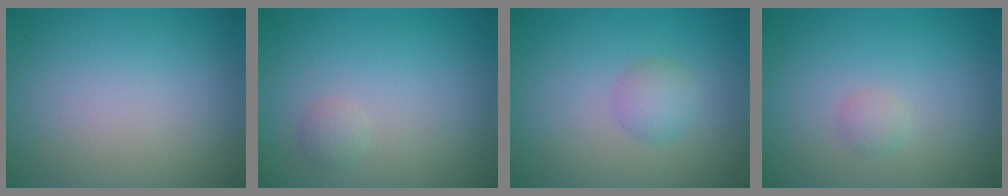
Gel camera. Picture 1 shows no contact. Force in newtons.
{"total": 1.0, "press": 1.0, "slide": 0.1}
{"total": 1.9, "press": 1.9, "slide": 0.0}
{"total": 0.9, "press": 0.9, "slide": 0.0}